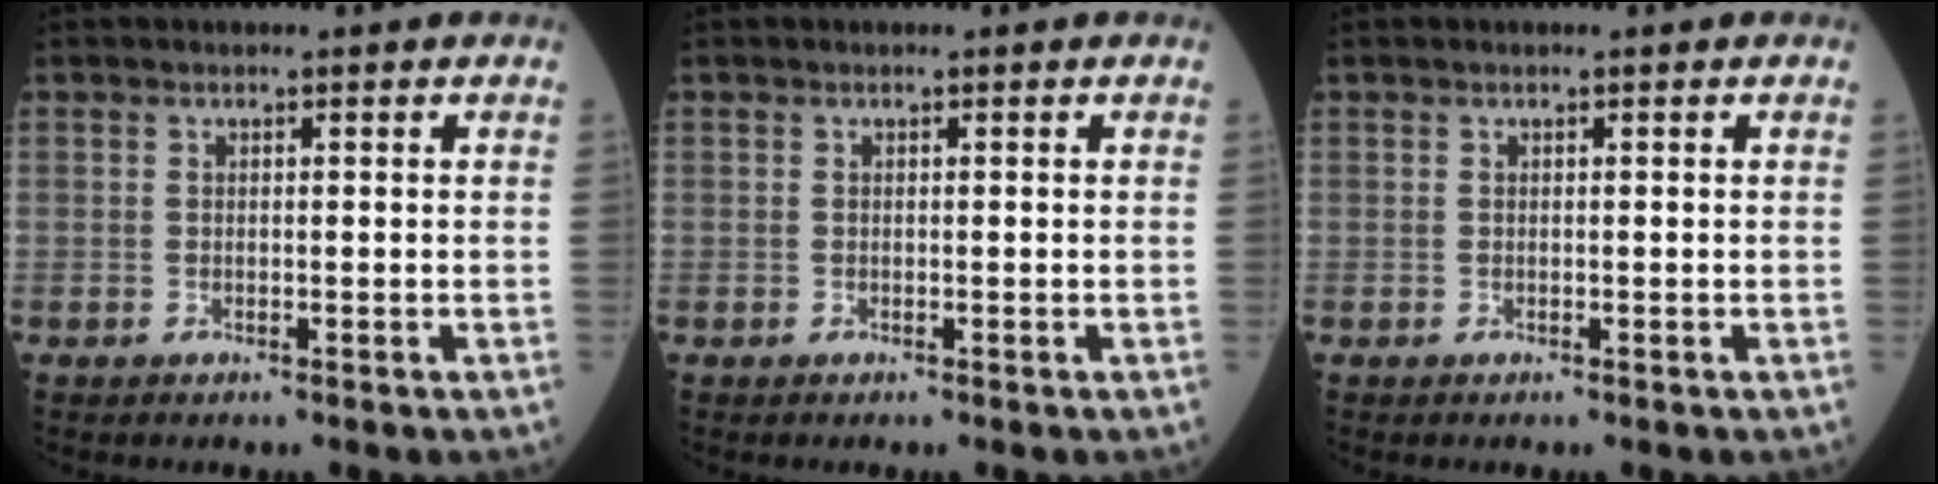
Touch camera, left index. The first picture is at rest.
{"total": 0.0}
{"total": 0.0}